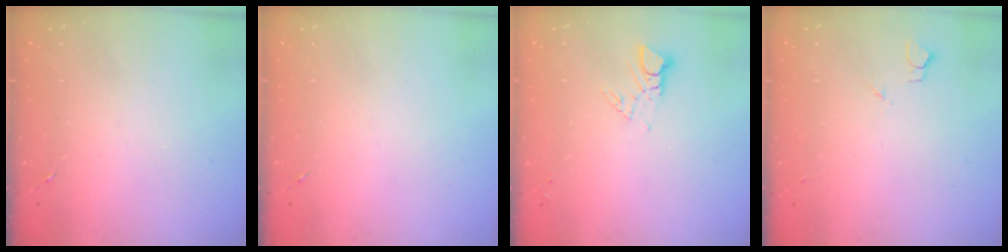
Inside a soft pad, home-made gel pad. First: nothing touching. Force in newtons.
{"total": 0.0}
{"total": 3.8, "press": 3.8, "slide": 0.2}
{"total": 2.7, "press": 2.6, "slide": 0.3}